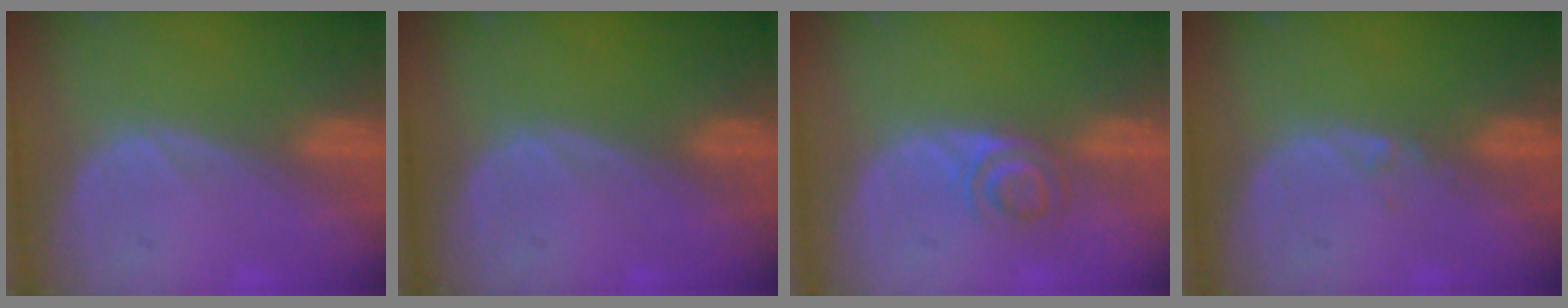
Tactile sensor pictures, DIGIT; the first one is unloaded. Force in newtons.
{"total": 0.0}
{"total": 3.5, "press": 3.4, "slide": 0.9}
{"total": 0.6, "press": 0.6, "slide": 0.2}